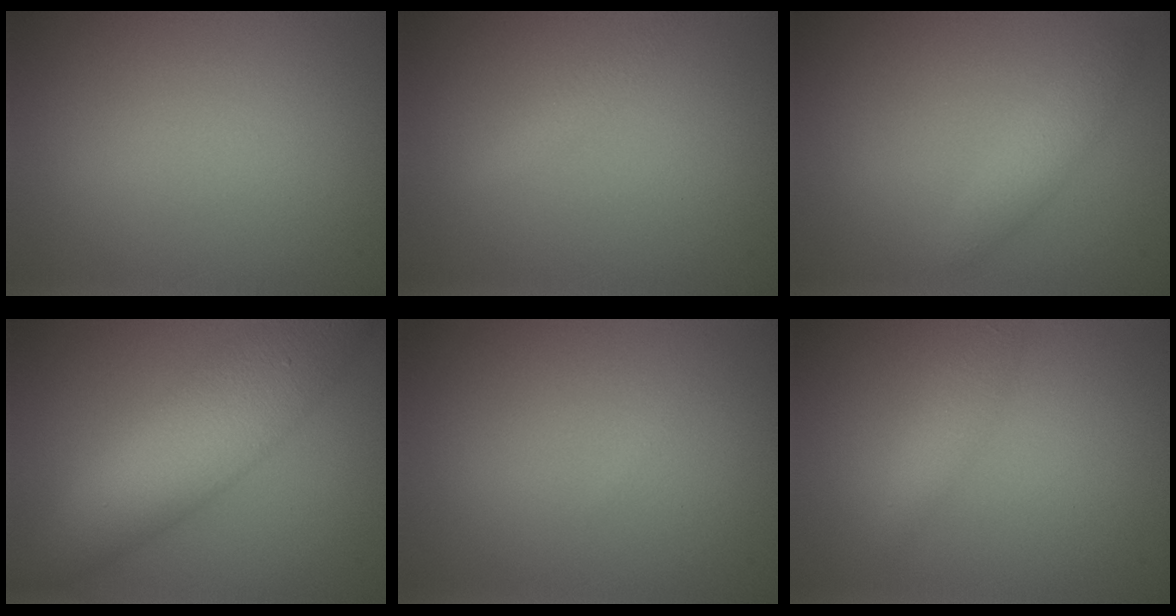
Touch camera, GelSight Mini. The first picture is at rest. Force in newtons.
{"total": 0.9, "press": 0.9, "slide": 0.0}
{"total": 1.7, "press": 1.7, "slide": 0.0}
{"total": 8.0, "press": 8.0, "slide": 0.0}
{"total": 0.0}
{"total": 1.7, "press": 1.7, "slide": 0.1}